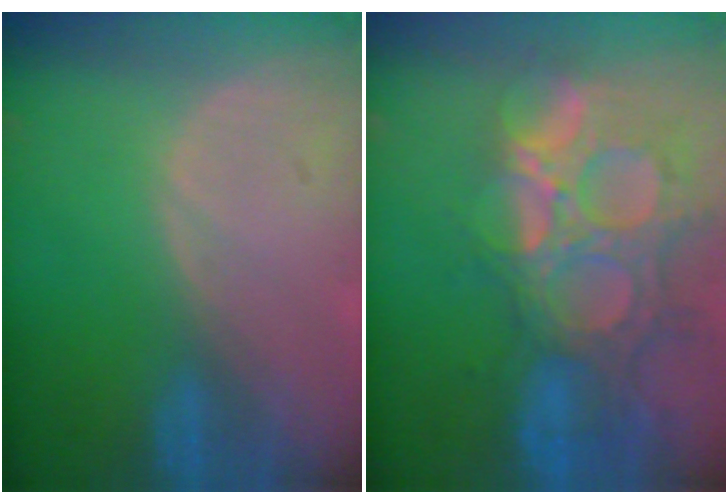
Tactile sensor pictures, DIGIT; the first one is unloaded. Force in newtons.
{"total": 14.5, "press": 12.1, "slide": 7.9}